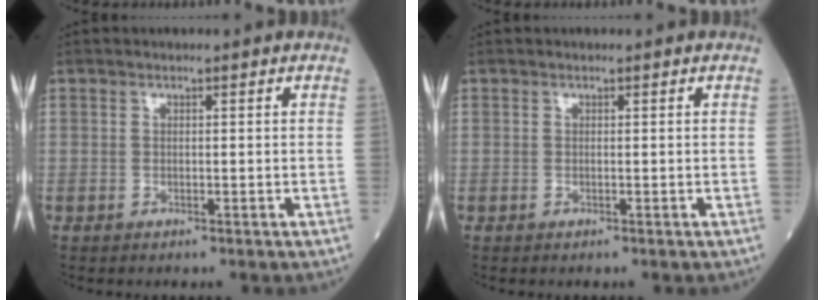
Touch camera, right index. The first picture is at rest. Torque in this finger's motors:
{"motor_torque": [0.26, 0.08, 0.04, 0.01]}